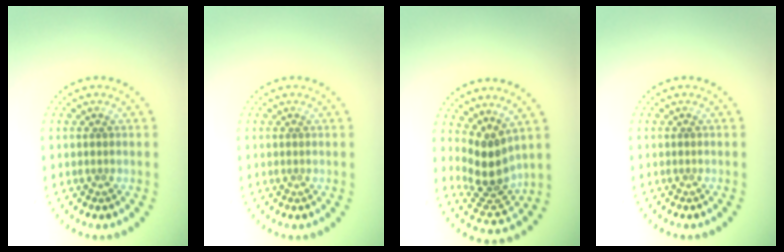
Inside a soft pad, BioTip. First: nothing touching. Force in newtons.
{"total": 0.0}
{"total": 3.8, "press": 2.9, "slide": 2.5}
{"total": 0.0}